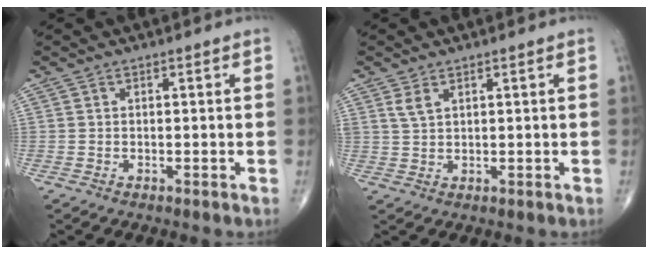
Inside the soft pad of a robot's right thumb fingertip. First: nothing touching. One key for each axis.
{"total": 2.5, "fx": 1.5, "fy": 1.1, "fz": 1.7, "tx": -0.036, "ty": -0.002, "tz": 0.039}